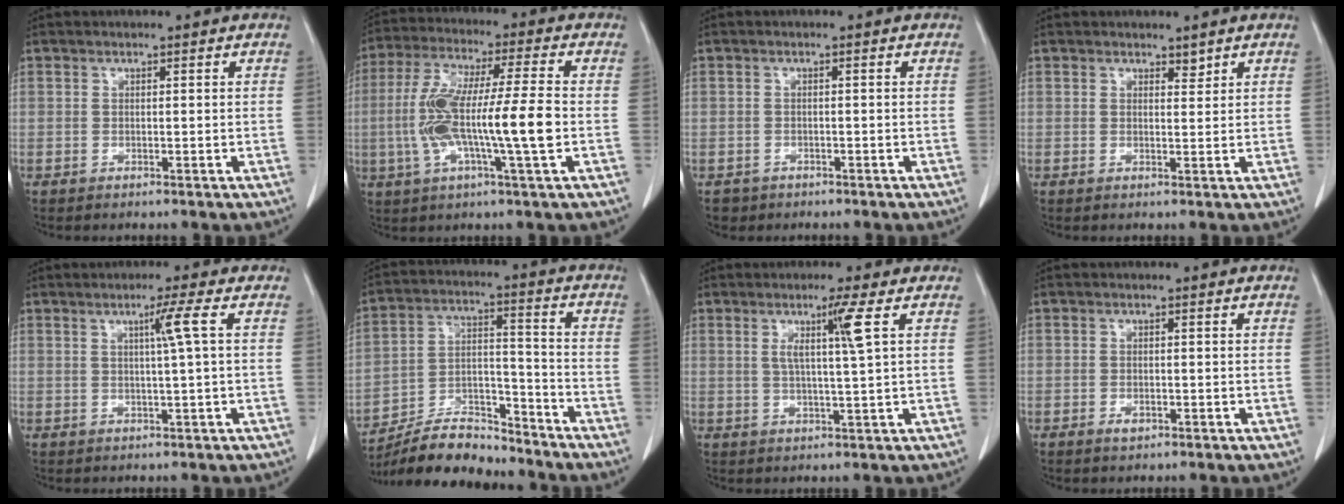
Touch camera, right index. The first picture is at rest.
{"total": 14.0, "force": [-2.0, 0.6, 13.8], "torque": [-0.272, 0.006, -0.039]}
{"total": 2.1, "force": [-1.4, 1.6, -0.1], "torque": [-0.005, 0.005, -0.022]}
{"total": 1.2, "force": [1.0, 0.4, 0.4], "torque": [-0.007, -0.007, 0.015]}
{"total": 3.4, "force": [0.8, -1.1, 3.1], "torque": [-0.055, -0.003, 0.015]}
{"total": 12.7, "force": [-11.9, 2.9, 3.4], "torque": [-0.058, 0.024, -0.212]}
{"total": 5.0, "force": [1.6, -1.3, 4.6], "torque": [-0.088, -0.006, 0.030]}
{"total": 1.4, "force": [-0.8, 0.8, 0.8], "torque": [-0.014, 0.002, -0.009]}